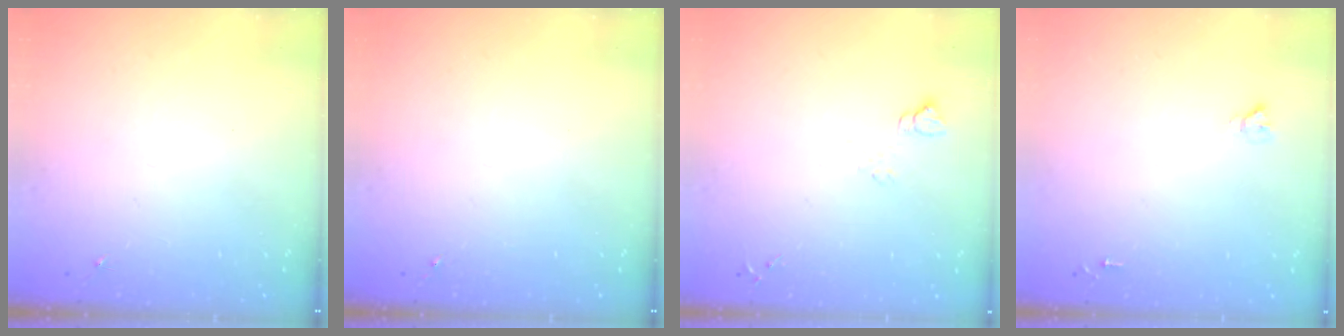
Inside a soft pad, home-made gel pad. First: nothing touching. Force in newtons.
{"total": 0.0}
{"total": 5.0, "press": 5.0, "slide": 0.6}
{"total": 1.9, "press": 1.9, "slide": 0.2}